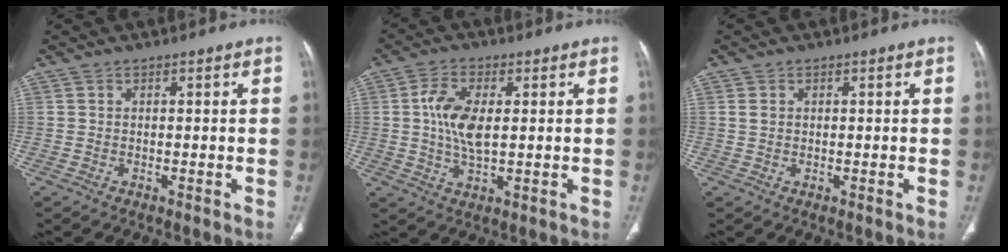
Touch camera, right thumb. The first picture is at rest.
{"total": 8.2, "force": [1.0, 3.9, 7.2], "torque": [-0.148, -0.005, 0.018]}
{"total": 1.1, "force": [0.3, 0.8, 0.6], "torque": [-0.012, 0.001, 0.007]}